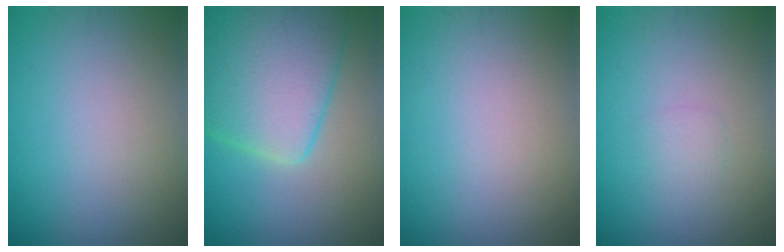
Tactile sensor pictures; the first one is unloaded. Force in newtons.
{"total": 9.6, "press": 9.6, "slide": 0.6}
{"total": 0.0}
{"total": 0.9, "press": 0.9, "slide": 0.1}